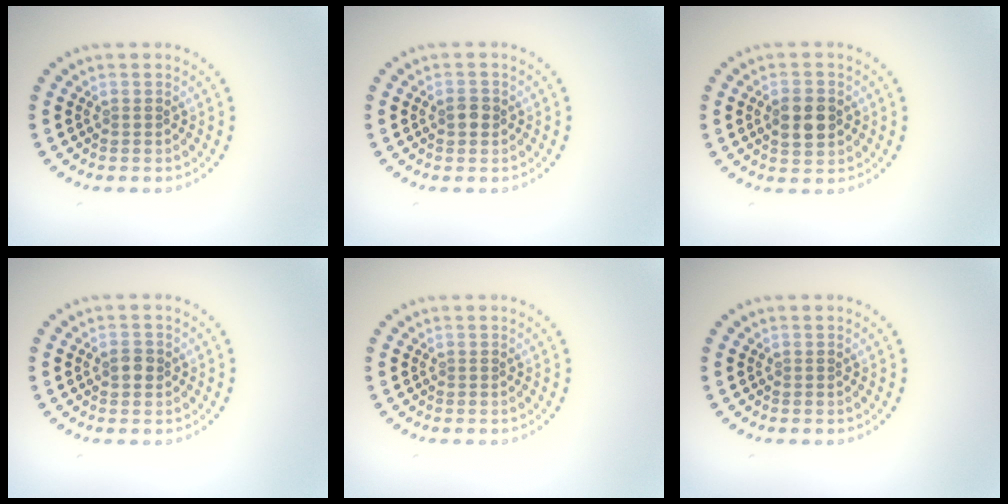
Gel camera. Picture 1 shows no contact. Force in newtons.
{"total": 1.4, "press": 1.4, "slide": 0.1}
{"total": 3.7, "press": 3.7, "slide": 0.1}
{"total": 1.4, "press": 1.4, "slide": 0.1}
{"total": 0.0}
{"total": 0.0}